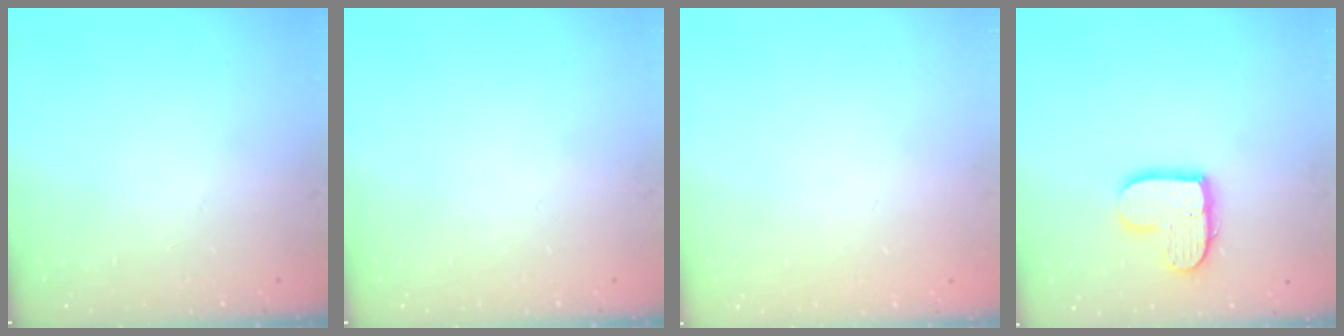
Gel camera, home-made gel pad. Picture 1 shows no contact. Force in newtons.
{"total": 0.0}
{"total": 0.0}
{"total": 10.8, "press": 10.7, "slide": 0.9}